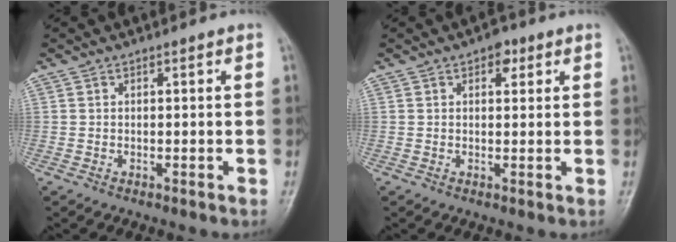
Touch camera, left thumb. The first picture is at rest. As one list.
[{"total": 3.0, "force": [1.5, 1.8, 1.9], "torque": [-0.012, -0.001, 0.017]}]